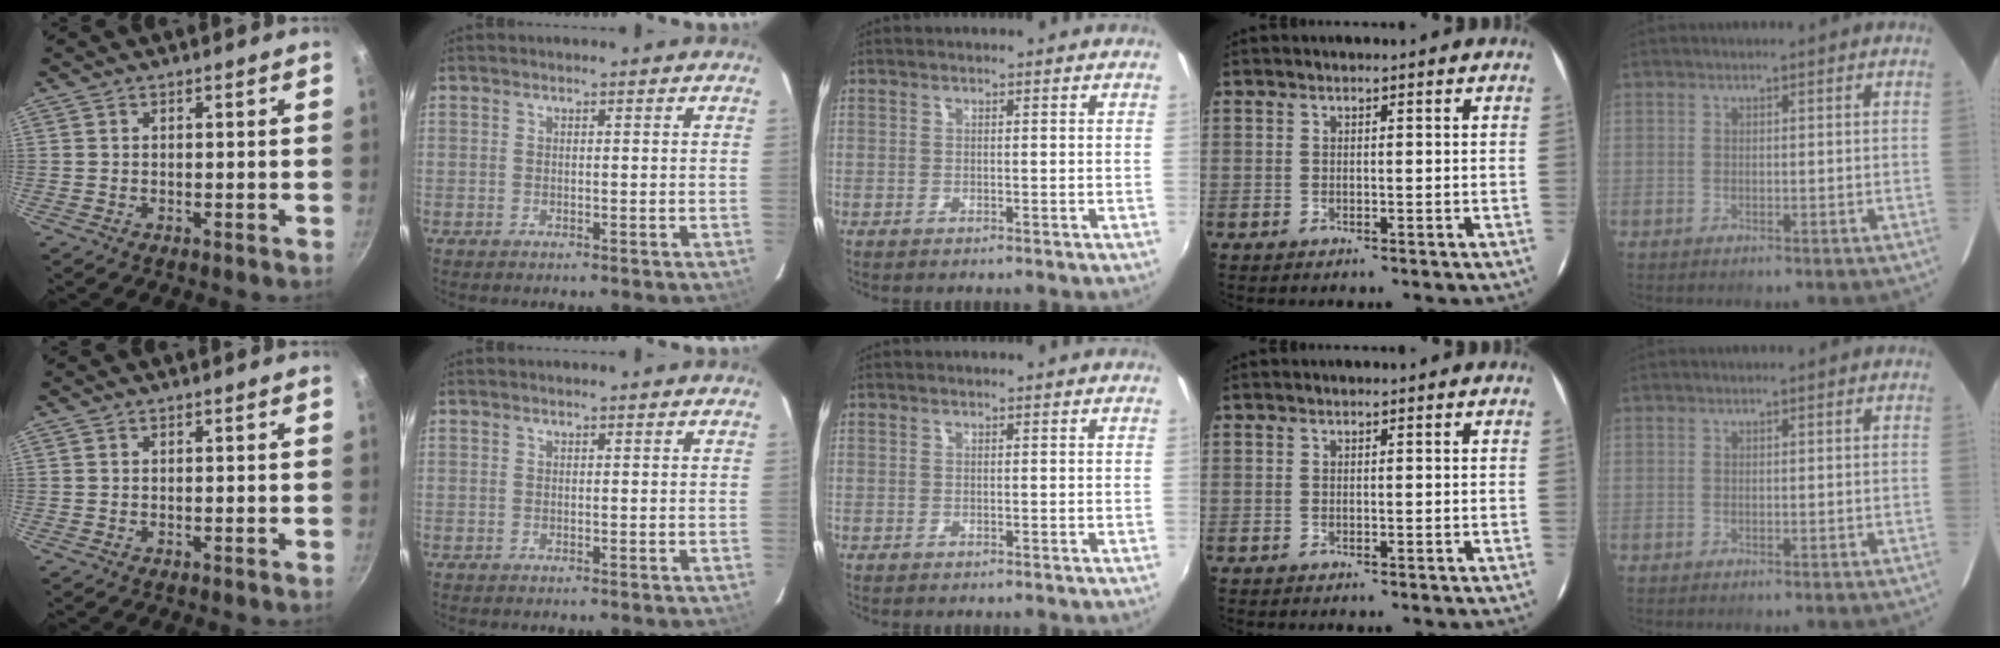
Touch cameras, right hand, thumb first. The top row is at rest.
{}